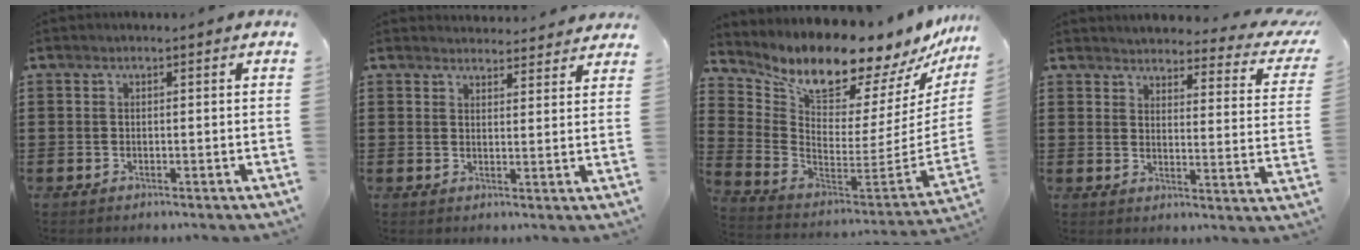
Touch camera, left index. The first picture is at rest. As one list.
[{"total": 3.1, "force": [3.0, 0.4, 0.0], "torque": [-0.002, -0.015, 0.054]}, {"total": 10.7, "force": [9.6, 2.5, 4.1], "torque": [-0.092, -0.092, 0.156]}, {"total": 3.4, "force": [3.2, 0.3, 1.0], "torque": [-0.032, -0.029, 0.050]}]